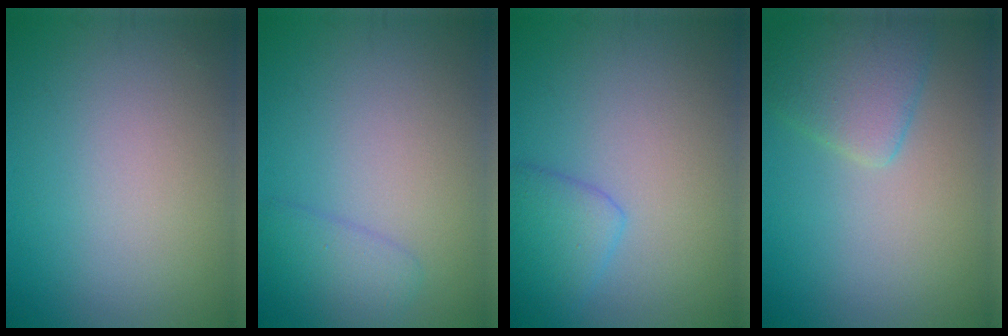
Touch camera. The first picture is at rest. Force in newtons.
{"total": 2.2, "press": 2.2, "slide": 0.1}
{"total": 2.8, "press": 2.8, "slide": 0.2}
{"total": 3.6, "press": 3.5, "slide": 0.2}